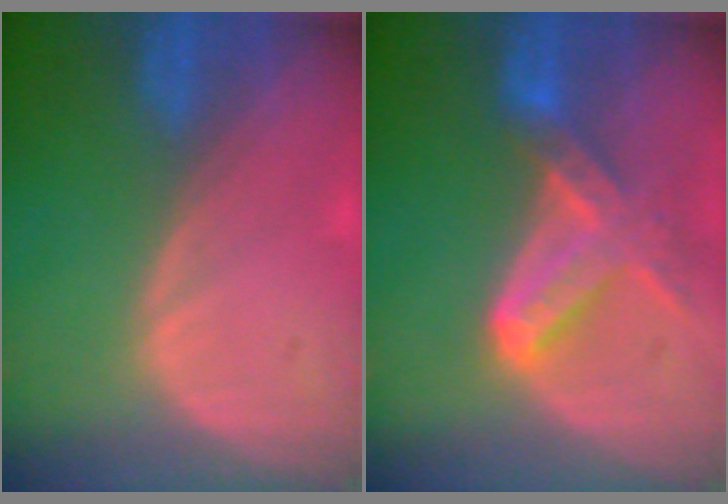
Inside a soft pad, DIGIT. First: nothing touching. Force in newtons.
{"total": 7.4, "press": 6.7, "slide": 3.2}